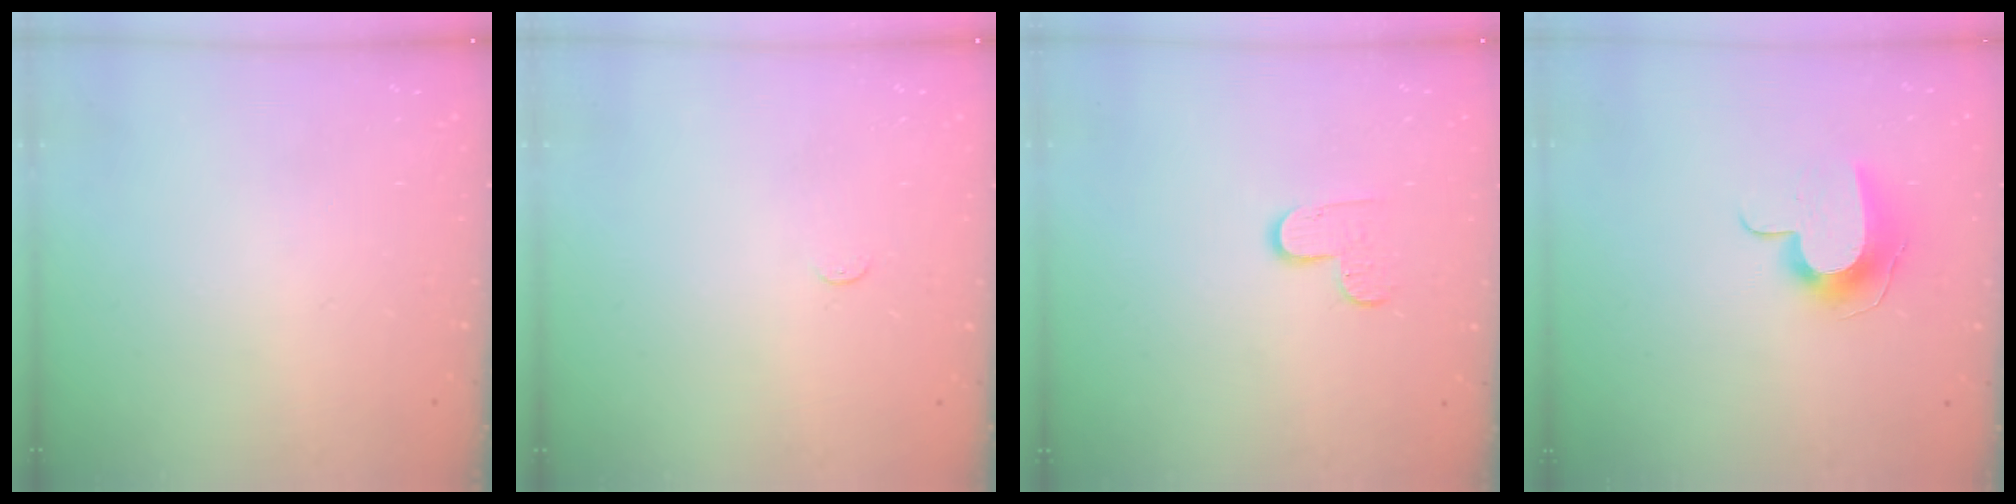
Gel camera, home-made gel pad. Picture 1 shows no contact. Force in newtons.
{"total": 2.7, "press": 2.7, "slide": 0.2}
{"total": 5.5, "press": 5.5, "slide": 0.6}
{"total": 9.9, "press": 9.9, "slide": 0.3}